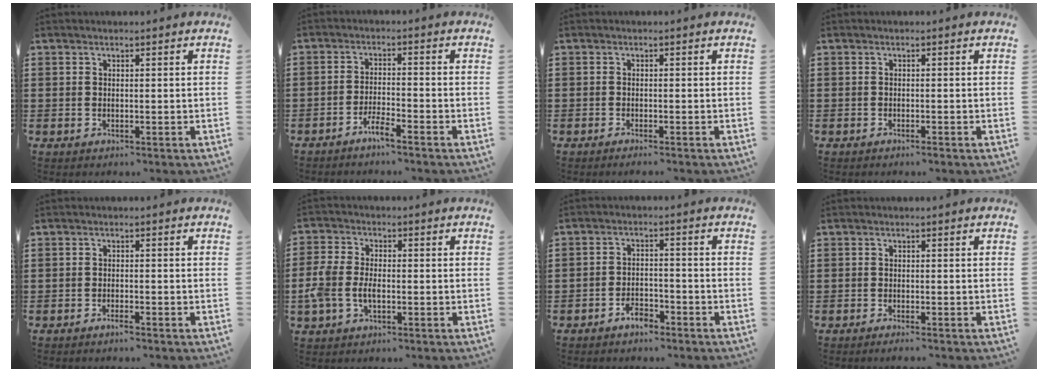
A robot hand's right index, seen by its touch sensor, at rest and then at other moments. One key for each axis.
{"total": 2.8, "fx": -2.5, "fy": -0.1, "fz": 1.4, "tx": -0.034, "ty": 0.002, "tz": -0.050}
{"total": 0.7, "fx": -0.7, "fy": -0.1, "fz": 0.2, "tx": -0.005, "ty": -0.002, "tz": -0.013}
{"total": 0.5, "fx": -0.5, "fy": 0.0, "fz": 0.2, "tx": -0.007, "ty": -0.003, "tz": -0.009}
{"total": 1.2, "fx": -1.0, "fy": 0.1, "fz": 0.7, "tx": -0.015, "ty": -0.006, "tz": -0.018}
{"total": 5.0, "fx": -1.4, "fy": 3.0, "fz": 3.7, "tx": -0.101, "ty": -0.005, "tz": -0.035}
{"total": 3.1, "fx": -2.7, "fy": 1.2, "fz": 1.2, "tx": -0.022, "ty": 0.008, "tz": -0.052}
{"total": 0.8, "fx": -0.7, "fy": -0.1, "fz": 0.2, "tx": -0.006, "ty": -0.002, "tz": -0.015}